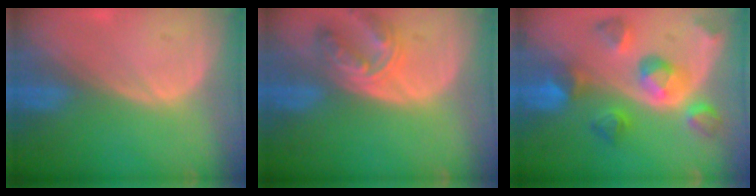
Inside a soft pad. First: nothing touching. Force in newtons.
{"total": 7.3, "press": 6.5, "slide": 3.4}
{"total": 10.0, "press": 8.9, "slide": 4.6}